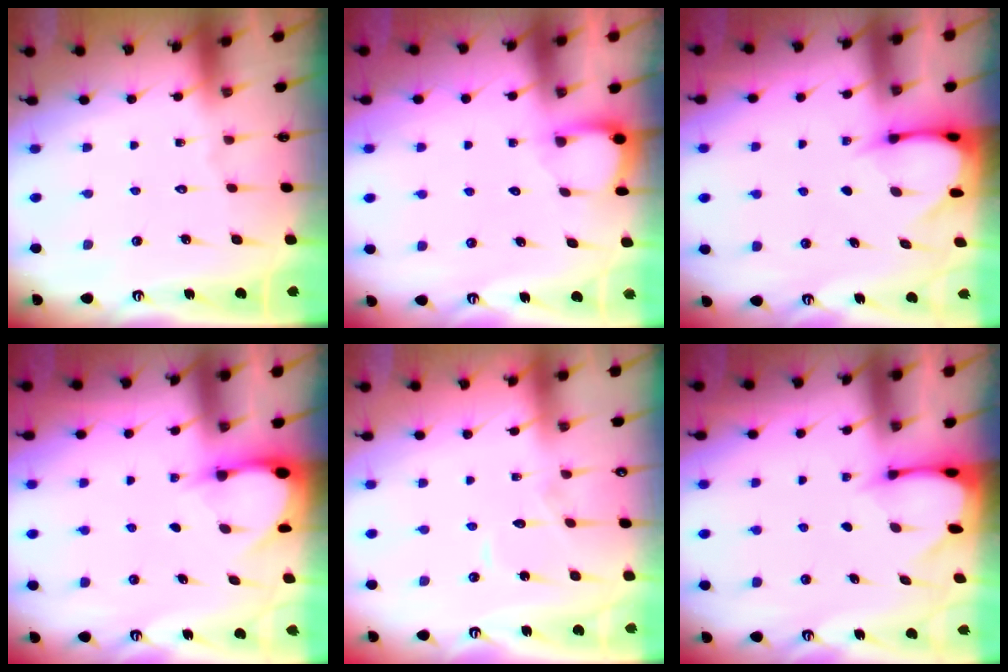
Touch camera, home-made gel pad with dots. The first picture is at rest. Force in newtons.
{"total": 2.4, "press": 2.4, "slide": 0.3}
{"total": 3.7, "press": 3.7, "slide": 0.3}
{"total": 2.9, "press": 2.9, "slide": 0.4}
{"total": 4.7, "press": 4.6, "slide": 0.6}
{"total": 2.6, "press": 2.5, "slide": 0.3}